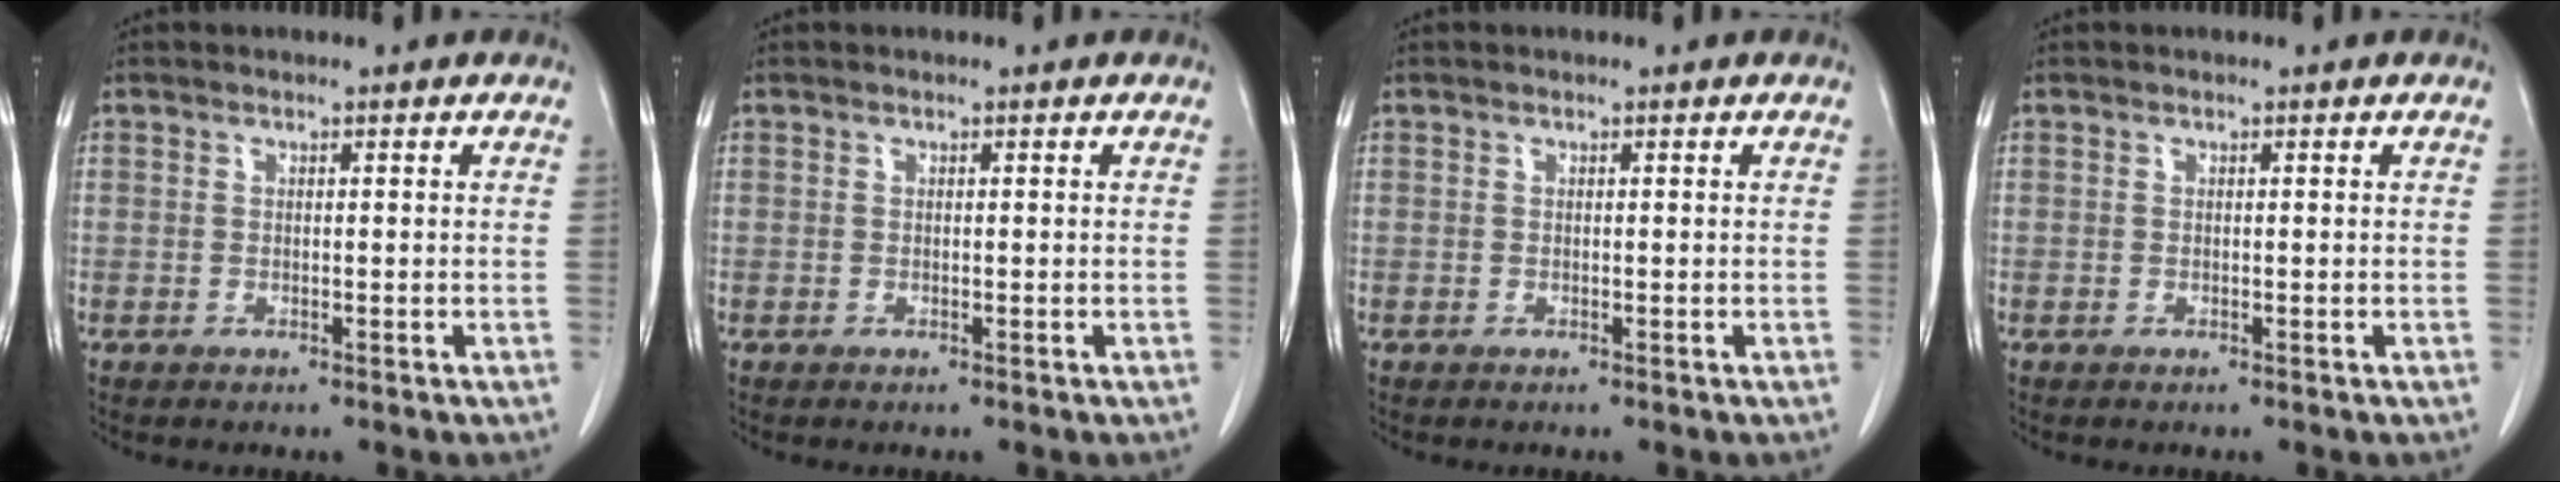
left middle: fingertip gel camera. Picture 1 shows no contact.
{"total": 0.0}
{"total": 0.0}
{"total": 0.0}